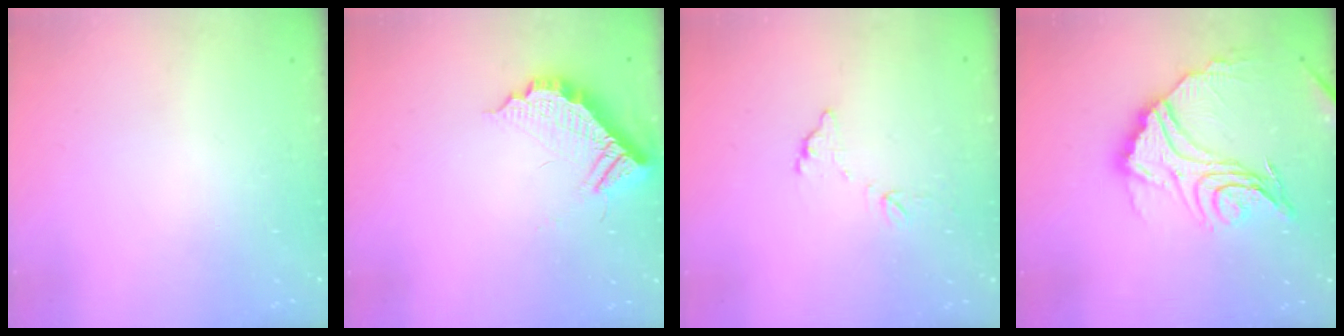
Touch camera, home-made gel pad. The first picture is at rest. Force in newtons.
{"total": 10.5, "press": 10.5, "slide": 0.7}
{"total": 5.5, "press": 5.5, "slide": 0.3}
{"total": 19.9, "press": 19.8, "slide": 1.6}